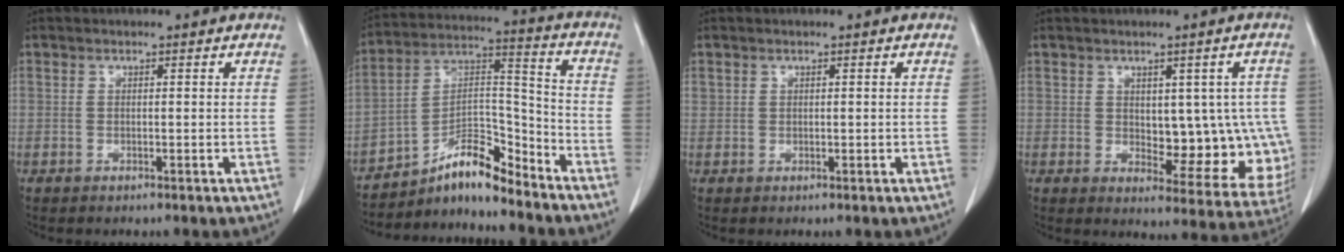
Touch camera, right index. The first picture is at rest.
{"total": 10.3, "force": [-9.0, 2.1, 4.6], "torque": [-0.080, 0.038, -0.156]}
{"total": 0.7, "force": [0.3, 0.5, 0.3], "torque": [-0.006, 0.008, 0.010]}
{"total": 11.3, "force": [0.2, 5.7, 9.7], "torque": [-0.097, 0.005, 0.019]}